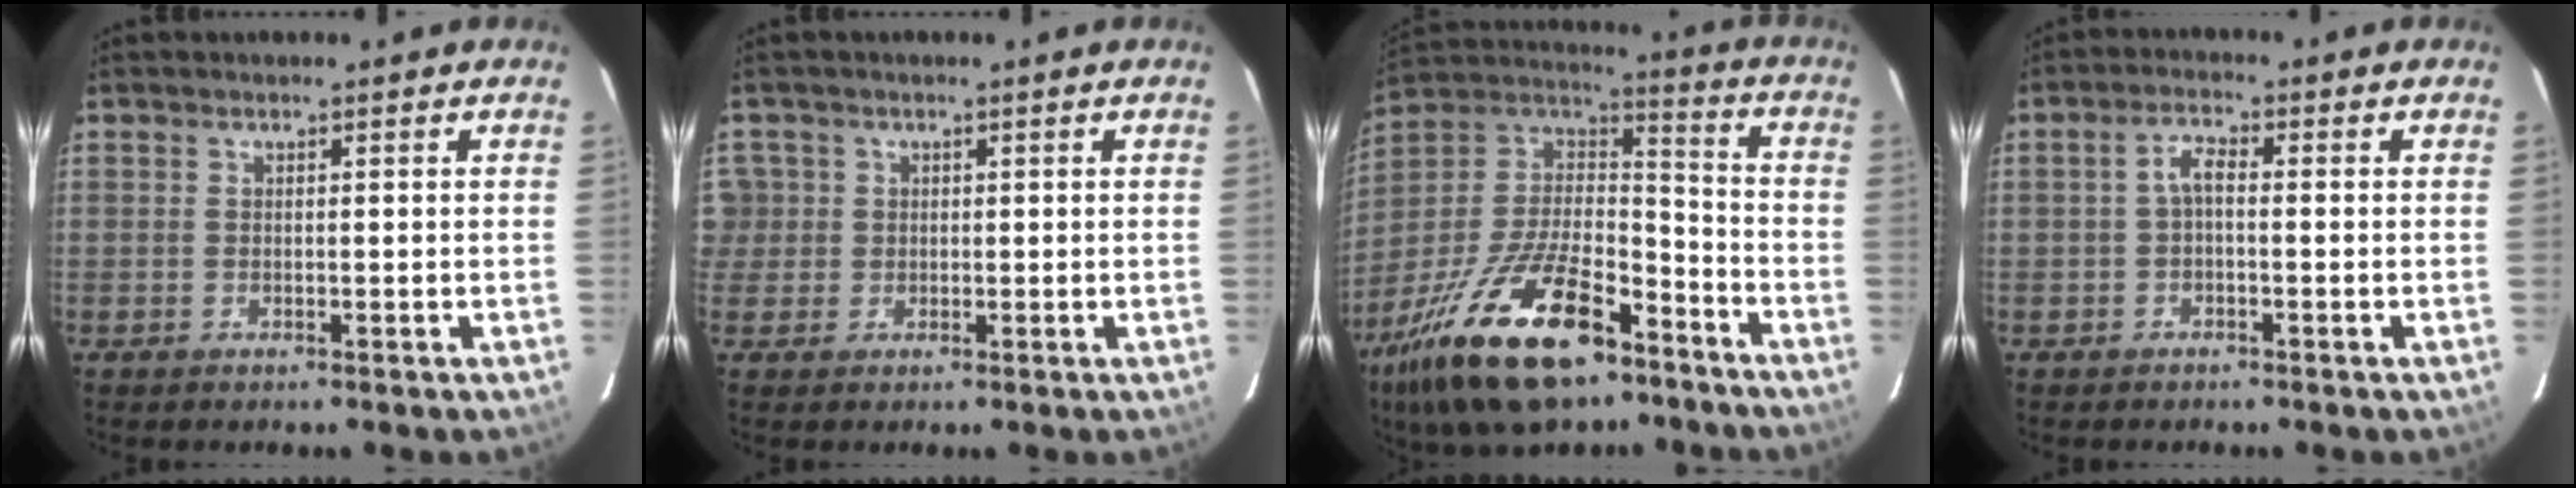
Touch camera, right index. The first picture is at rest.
{"total": 4.0, "force": [0.3, 3.9, 0.3], "torque": [0.011, 0.018, 0.009]}
{"total": 26.7, "force": [-16.2, 11.3, 18.0], "torque": [-0.362, -0.017, -0.274]}
{"total": 2.4, "force": [-0.6, 0.9, 2.1], "torque": [-0.046, 0.010, -0.012]}